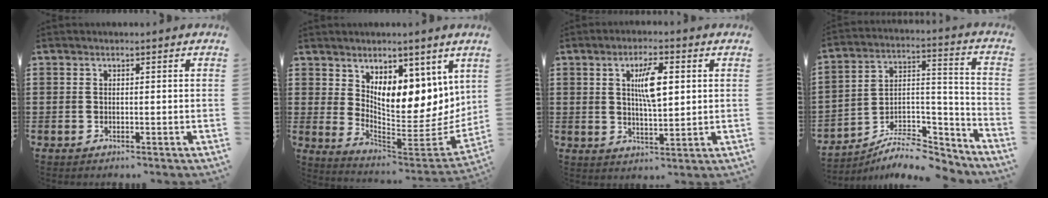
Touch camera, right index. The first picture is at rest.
{"total": 8.1, "force": [5.5, 4.2, 4.2], "torque": [-0.064, -0.065, 0.097]}
{"total": 6.7, "force": [1.7, 2.1, 6.2], "torque": [-0.109, 0.003, 0.022]}
{"total": 8.8, "force": [-7.5, 3.0, 3.5], "torque": [-0.049, 0.024, -0.140]}